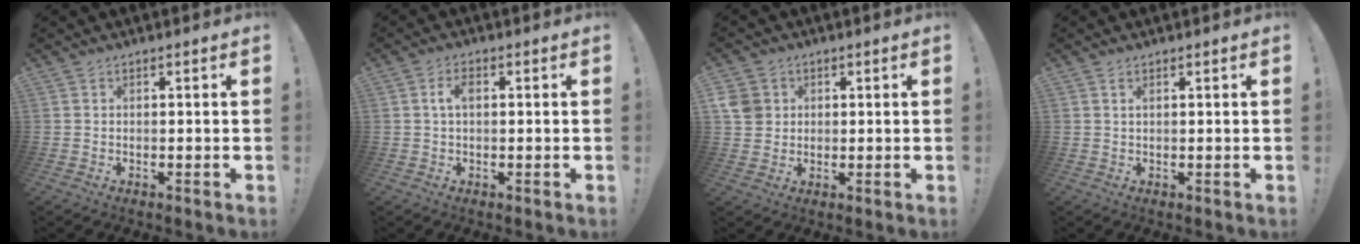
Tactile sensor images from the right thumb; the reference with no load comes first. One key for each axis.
{"total": 3.3, "fx": 0.6, "fy": 1.8, "fz": 2.7, "tx": -0.054, "ty": 0.009, "tz": 0.007}
{"total": 6.2, "fx": 1.8, "fy": 5.6, "fz": 2.0, "tx": -0.031, "ty": 0.001, "tz": 0.035}
{"total": 1.1, "fx": 0.6, "fy": 0.2, "fz": 1.0, "tx": -0.017, "ty": 0.000, "tz": 0.009}